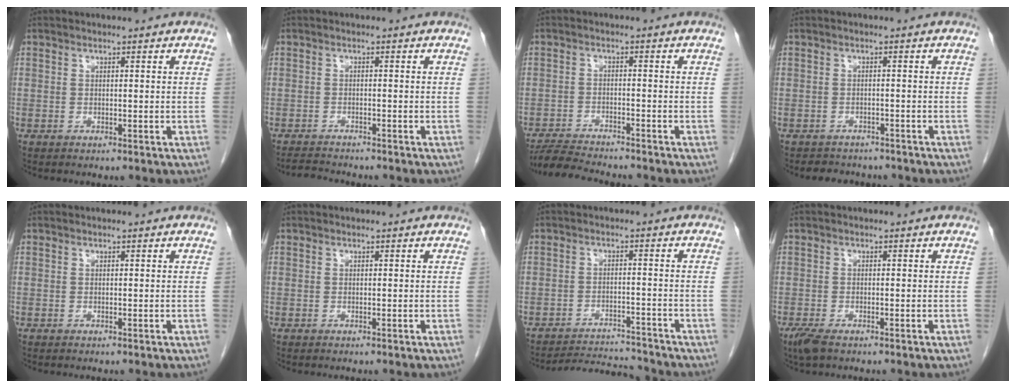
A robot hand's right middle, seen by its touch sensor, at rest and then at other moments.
{"total": 3.2, "force": [-3.1, 0.0, 0.6], "torque": [-0.012, -0.015, -0.052]}
{"total": 6.4, "force": [-6.2, -0.1, 1.7], "torque": [-0.029, -0.017, -0.107]}
{"total": 4.0, "force": [-3.6, 1.8, 0.3], "torque": [-0.006, 0.002, -0.047]}
{"total": 0.0}
{"total": 0.0}
{"total": 7.0, "force": [-7.0, -0.3, -0.2], "torque": [0.003, -0.005, -0.117]}
{"total": 2.9, "force": [-1.9, 0.9, 1.9], "torque": [-0.048, -0.009, -0.033]}